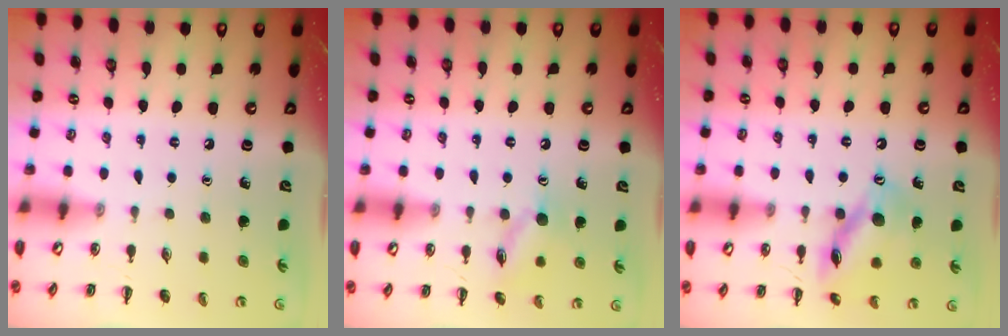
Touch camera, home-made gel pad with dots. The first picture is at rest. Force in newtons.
{"total": 10.3, "press": 10.3, "slide": 0.6}
{"total": 14.6, "press": 14.6, "slide": 0.9}